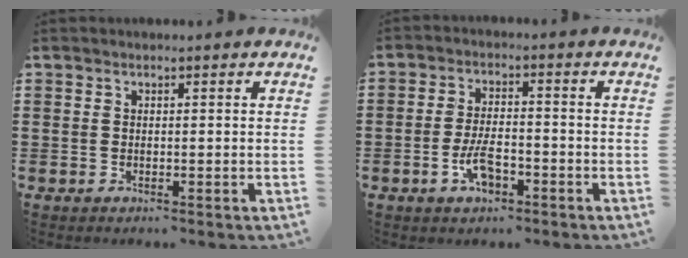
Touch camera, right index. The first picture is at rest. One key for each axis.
{"total": 5.4, "fx": -2.2, "fy": 2.4, "fz": 4.3, "tx": -0.091, "ty": 0.003, "tz": -0.043}